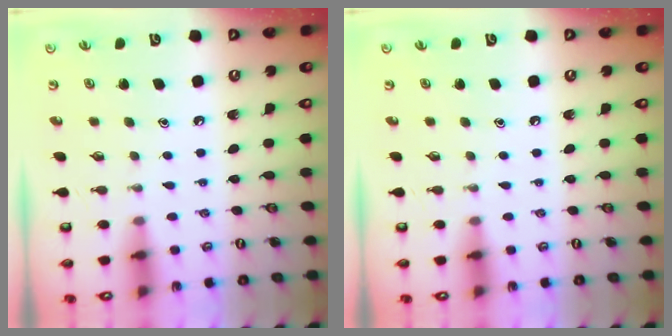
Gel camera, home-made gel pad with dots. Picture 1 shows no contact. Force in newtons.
{"total": 0.0}